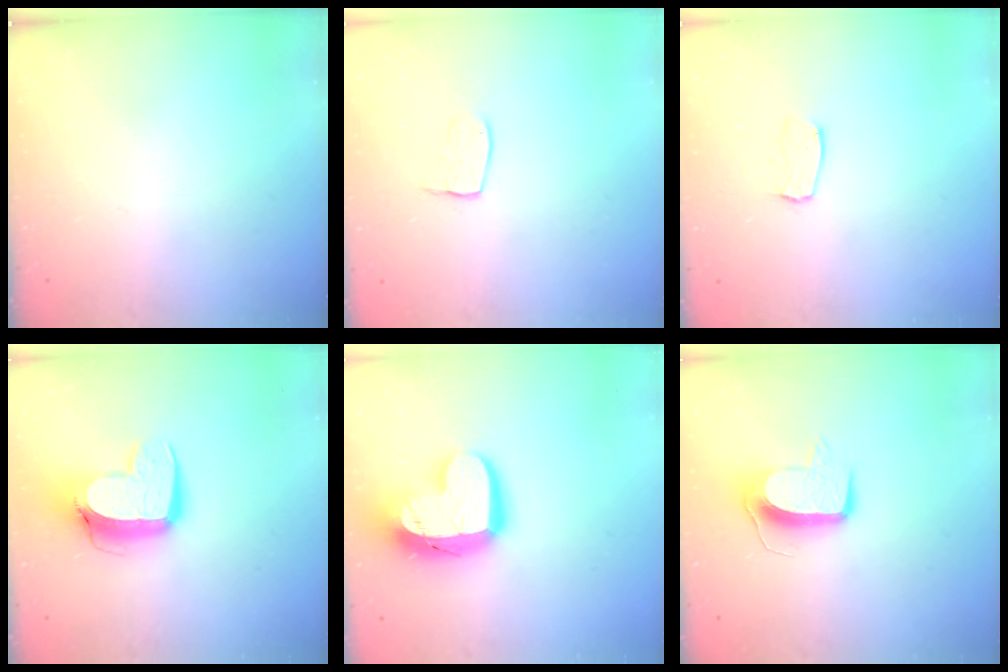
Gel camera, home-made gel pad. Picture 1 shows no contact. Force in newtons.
{"total": 7.0, "press": 7.0, "slide": 0.5}
{"total": 5.8, "press": 5.8, "slide": 0.4}
{"total": 12.9, "press": 12.9, "slide": 1.2}
{"total": 17.0, "press": 17.0, "slide": 1.3}
{"total": 10.4, "press": 10.3, "slide": 0.8}